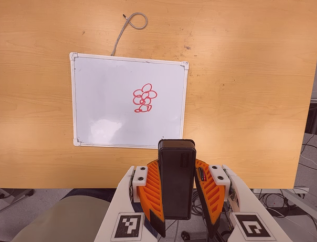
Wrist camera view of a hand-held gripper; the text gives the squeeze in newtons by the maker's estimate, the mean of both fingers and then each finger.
{"total": 8.9, "left": 6.9, "right": 10.9}